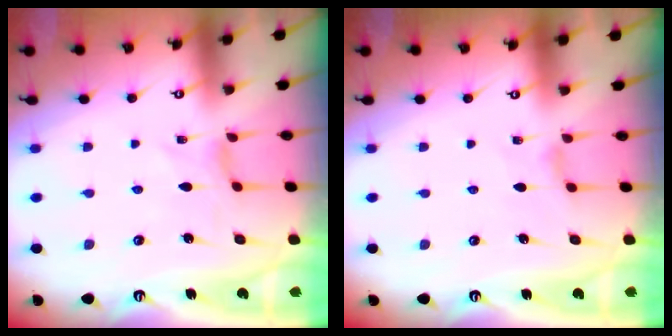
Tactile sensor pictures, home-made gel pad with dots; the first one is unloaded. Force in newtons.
{"total": 2.0, "press": 1.9, "slide": 0.5}